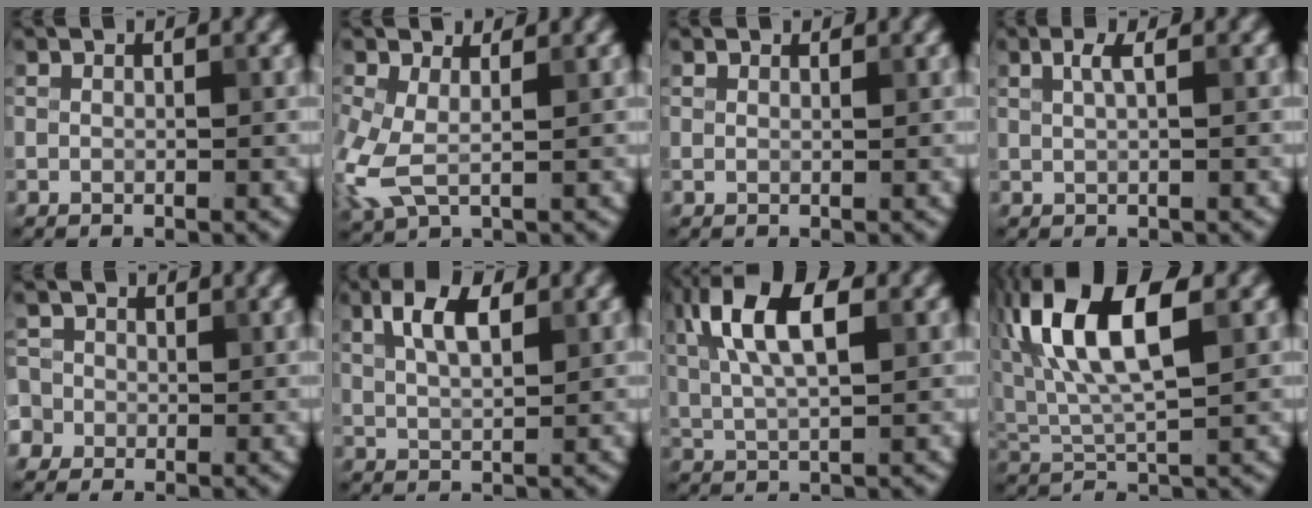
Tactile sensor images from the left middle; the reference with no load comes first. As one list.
[{"total": 4.3, "force": [0.2, 2.5, 3.5], "torque": [-0.105, -0.005, -0.002]}, {"total": 0.7, "force": [0.7, 0.2, 0.1], "torque": [-0.005, -0.005, 0.007]}, {"total": 1.6, "force": [0.6, 0.4, 1.4], "torque": [-0.025, 0.002, 0.009]}, {"total": 3.6, "force": [0.1, 3.3, 1.3], "torque": [-0.021, 0.031, -0.027]}, {"total": 4.0, "force": [1.8, 1.7, 3.1], "torque": [-0.063, 0.007, 0.032]}, {"total": 8.3, "force": [2.9, 3.3, 7.1], "torque": [-0.143, 0.022, 0.046]}, {"total": 10.1, "force": [3.7, 4.1, 8.4], "torque": [-0.173, 0.017, 0.063]}]